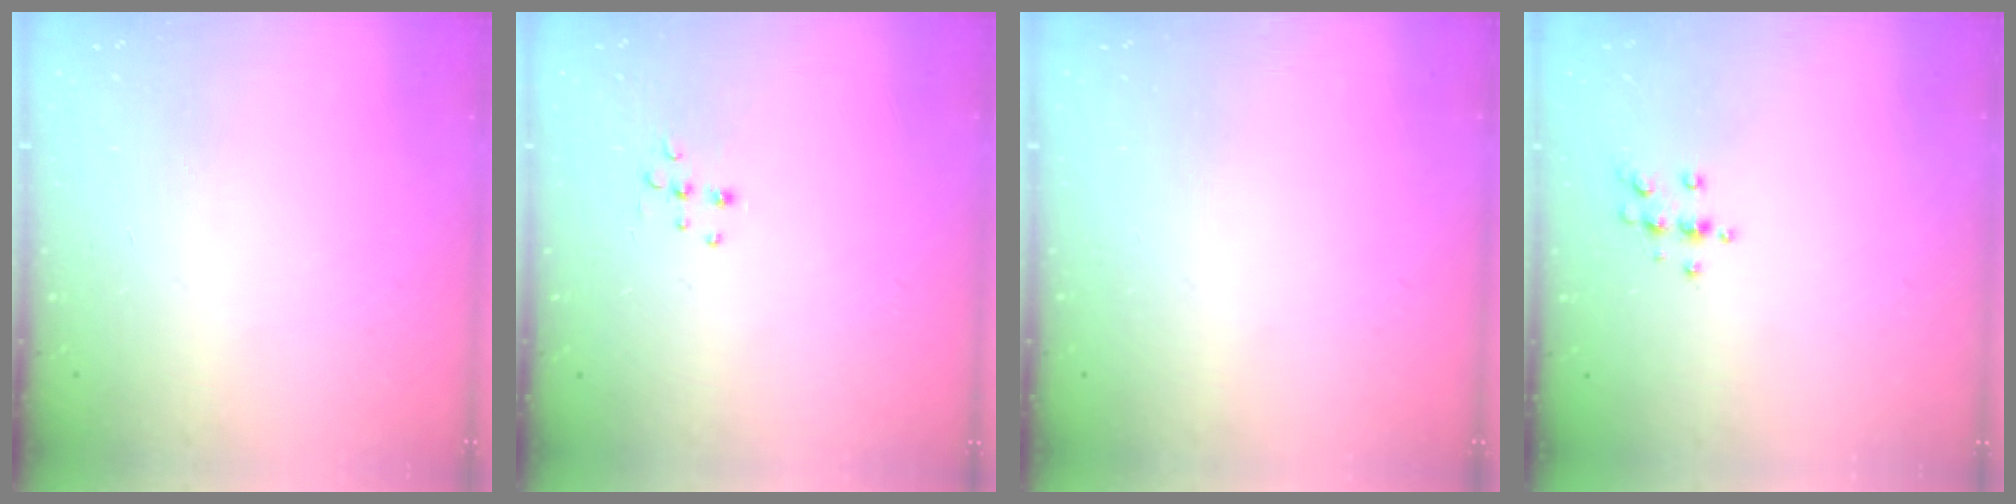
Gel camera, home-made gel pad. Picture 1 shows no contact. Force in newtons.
{"total": 7.0, "press": 6.9, "slide": 0.6}
{"total": 0.0}
{"total": 6.2, "press": 6.1, "slide": 1.3}